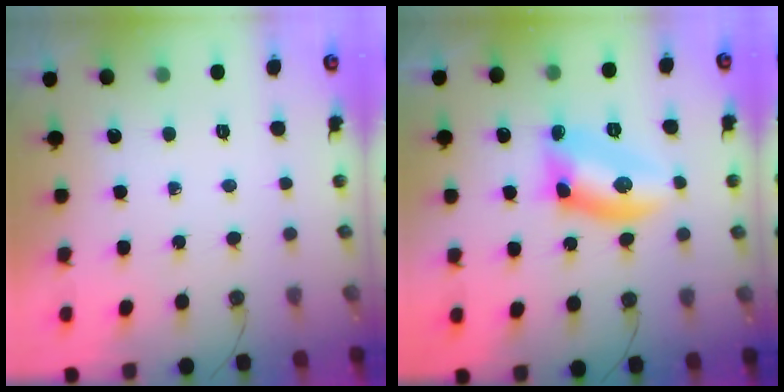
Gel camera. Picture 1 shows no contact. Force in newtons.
{"total": 11.6, "press": 11.4, "slide": 2.1}